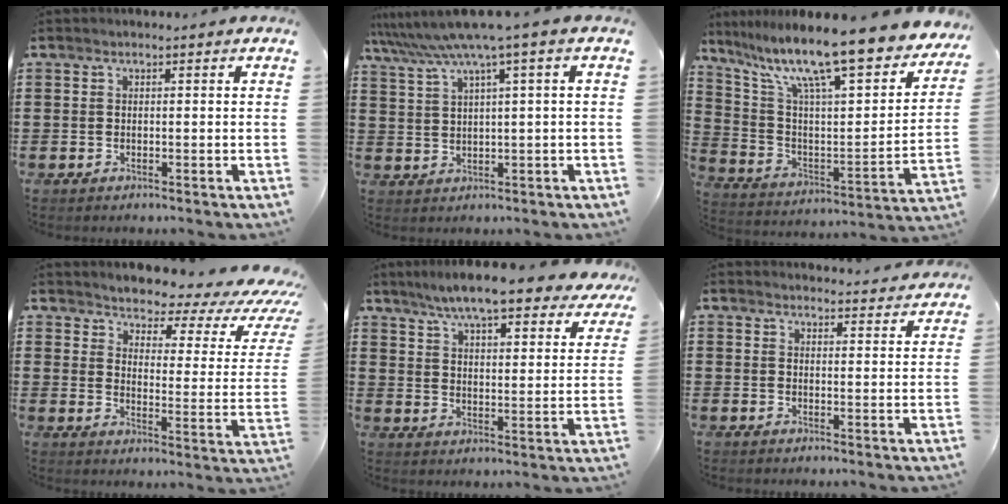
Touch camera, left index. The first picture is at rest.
{"total": 5.6, "force": [3.0, -0.4, 4.8], "torque": [-0.110, -0.024, 0.045]}
{"total": 12.6, "force": [10.2, 0.8, 7.2], "torque": [-0.173, -0.079, 0.168]}
{"total": 3.2, "force": [2.8, 0.8, 1.3], "torque": [-0.037, -0.030, 0.040]}
{"total": 9.0, "force": [7.9, 0.5, 4.2], "torque": [-0.103, -0.034, 0.138]}
{"total": 3.3, "force": [3.2, 0.1, 0.3], "torque": [-0.006, -0.017, 0.060]}